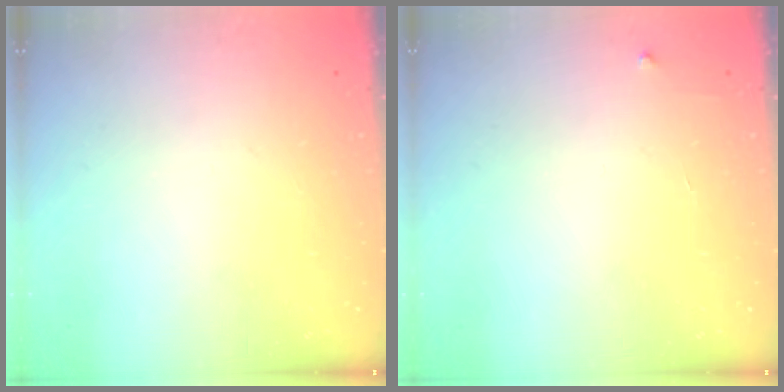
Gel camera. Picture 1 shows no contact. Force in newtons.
{"total": 2.3, "press": 2.3, "slide": 0.3}